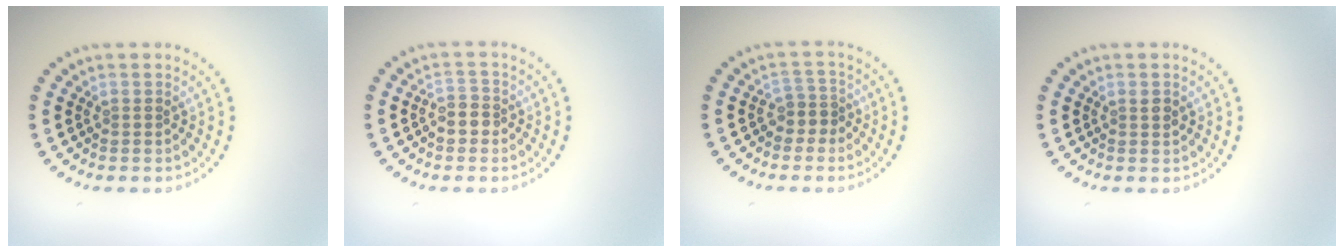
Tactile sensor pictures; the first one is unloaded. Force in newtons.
{"total": 1.8, "press": 1.7, "slide": 0.6}
{"total": 1.9, "press": 1.4, "slide": 1.2}
{"total": 0.8, "press": 0.7, "slide": 0.3}